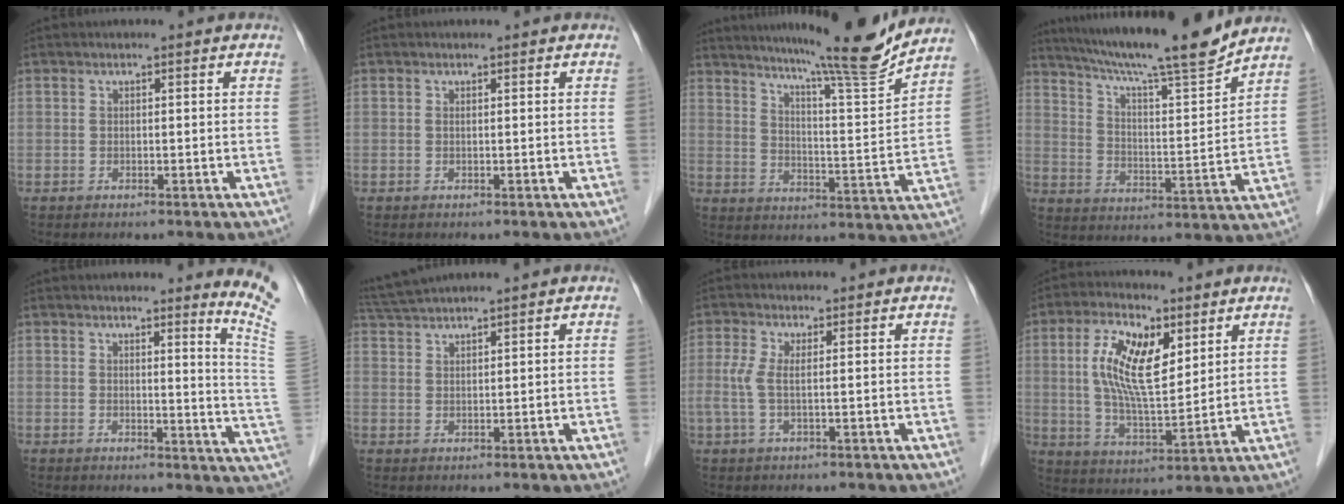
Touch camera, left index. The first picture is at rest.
{"total": 0.0}
{"total": 15.4, "force": [13.7, -1.7, 6.8], "torque": [-0.111, -0.033, 0.195]}
{"total": 17.9, "force": [15.8, -0.5, 8.5], "torque": [-0.141, -0.012, 0.242]}
{"total": 7.9, "force": [6.6, -2.7, 3.4], "torque": [-0.045, -0.098, 0.055]}
{"total": 4.9, "force": [4.5, -1.1, 1.6], "torque": [-0.037, 0.025, 0.090]}
{"total": 2.9, "force": [0.1, 0.5, 2.8], "torque": [-0.079, -0.001, 0.004]}
{"total": 11.3, "force": [3.9, 3.9, 9.9], "torque": [-0.201, 0.009, 0.073]}